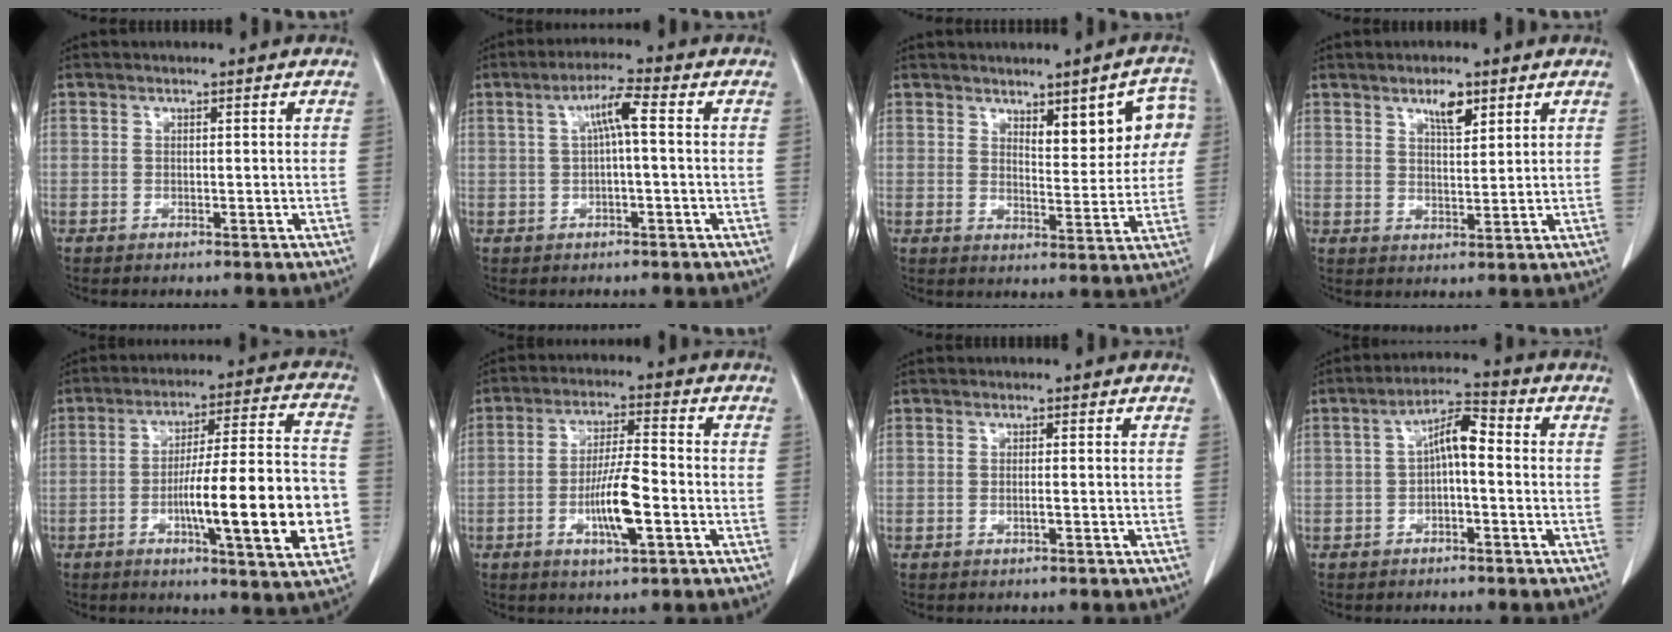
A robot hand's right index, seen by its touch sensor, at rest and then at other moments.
{"total": 4.2, "force": [0.6, 0.3, 4.2], "torque": [-0.075, 0.015, 0.011]}
{"total": 8.4, "force": [3.4, 2.7, 7.2], "torque": [-0.080, 0.011, 0.046]}
{"total": 4.1, "force": [2.5, 1.3, 2.9], "torque": [-0.051, -0.001, 0.043]}
{"total": 19.7, "force": [-4.7, 1.9, 19.0], "torque": [-0.242, 0.012, -0.062]}
{"total": 8.3, "force": [-2.5, 1.2, 7.8], "torque": [-0.144, 0.001, -0.043]}
{"total": 0.6, "force": [-0.1, -0.1, 0.6], "torque": [-0.010, 0.001, 0.000]}
{"total": 5.8, "force": [-0.1, 1.8, 5.5], "torque": [-0.099, 0.026, -0.006]}